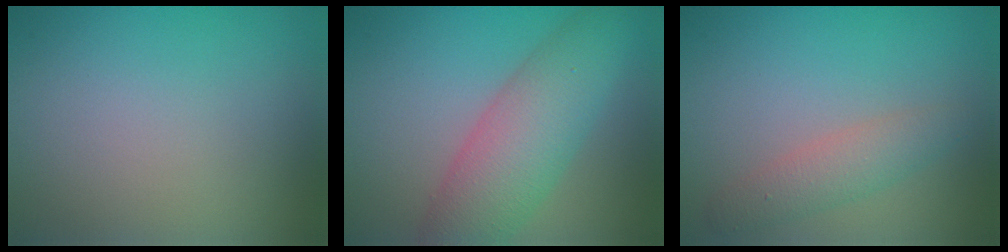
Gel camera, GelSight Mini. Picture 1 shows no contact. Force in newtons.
{"total": 7.1, "press": 7.1, "slide": 0.4}
{"total": 2.6, "press": 2.6, "slide": 0.2}